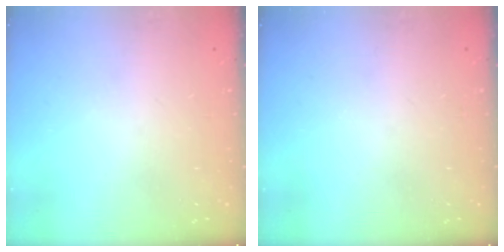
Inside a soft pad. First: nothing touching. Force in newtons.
{"total": 0.0}